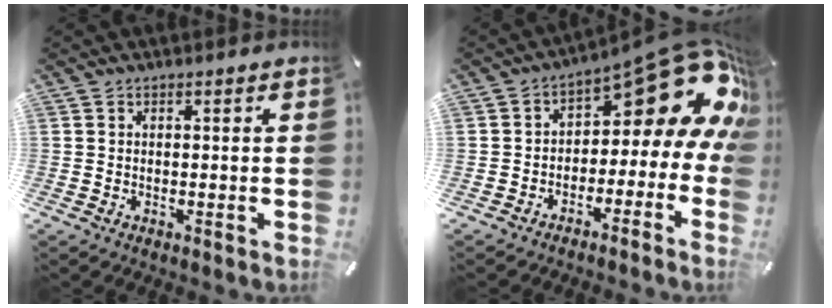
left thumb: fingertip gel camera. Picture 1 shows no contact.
{"total": 14.1, "force": [7.4, 6.4, 10.2], "torque": [-0.121, -0.064, 0.114]}